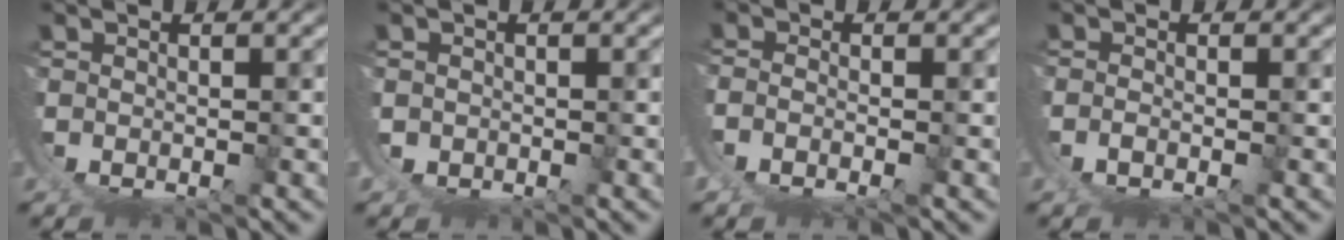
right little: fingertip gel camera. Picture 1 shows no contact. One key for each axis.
{"total": 1.0, "fx": 0.8, "fy": 0.5, "fz": -0.3, "tx": -0.010, "ty": -0.001, "tz": 0.013}
{"total": 3.5, "fx": 0.1, "fy": 2.6, "fz": 2.4, "tx": -0.067, "ty": -0.014, "tz": 0.004}
{"total": 1.5, "fx": 0.2, "fy": 0.9, "fz": 1.1, "tx": -0.029, "ty": -0.004, "tz": 0.005}